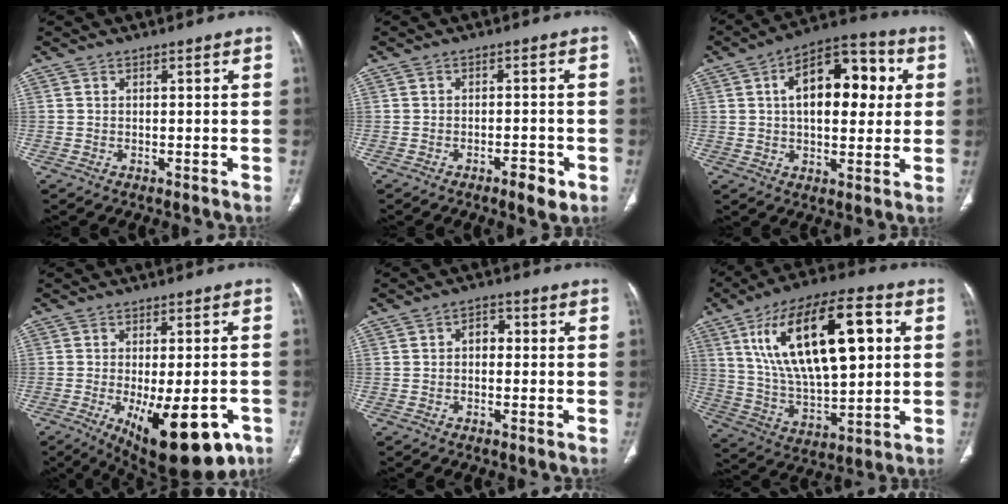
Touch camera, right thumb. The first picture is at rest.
{"total": 5.3, "force": [-3.2, 2.5, 3.4], "torque": [-0.032, 0.024, -0.041]}
{"total": 17.2, "force": [3.6, 9.2, 14.1], "torque": [-0.177, 0.020, 0.049]}
{"total": 17.7, "force": [-7.6, 7.3, 14.3], "torque": [-0.167, -0.003, -0.090]}
{"total": 3.1, "force": [0.0, 2.2, 2.2], "torque": [-0.021, 0.014, -0.008]}
{"total": 24.9, "force": [7.0, 10.9, 21.2], "torque": [-0.354, -0.003, 0.122]}